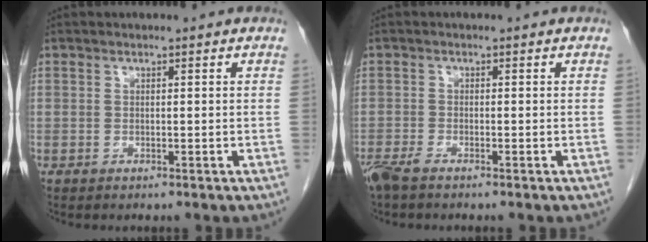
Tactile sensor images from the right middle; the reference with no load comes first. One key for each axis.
{"total": 2.8, "fx": -2.2, "fy": 0.5, "fz": 1.7, "tx": -0.038, "ty": -0.007, "tz": -0.045}